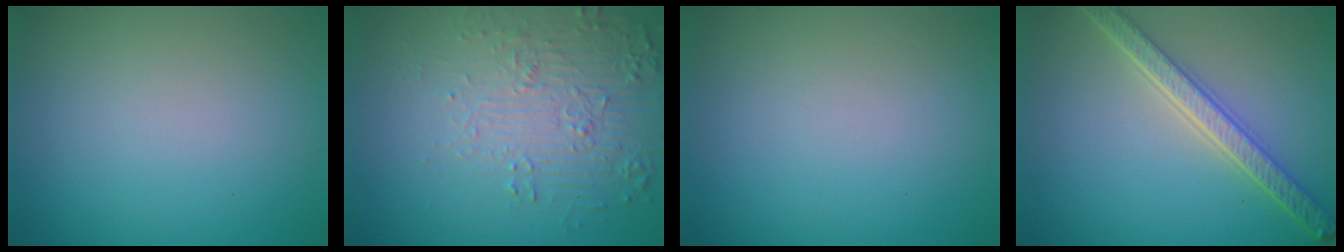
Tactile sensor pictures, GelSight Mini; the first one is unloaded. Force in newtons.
{"total": 6.0, "press": 3.8, "slide": 4.6}
{"total": 0.0}
{"total": 4.9, "press": 3.8, "slide": 3.1}